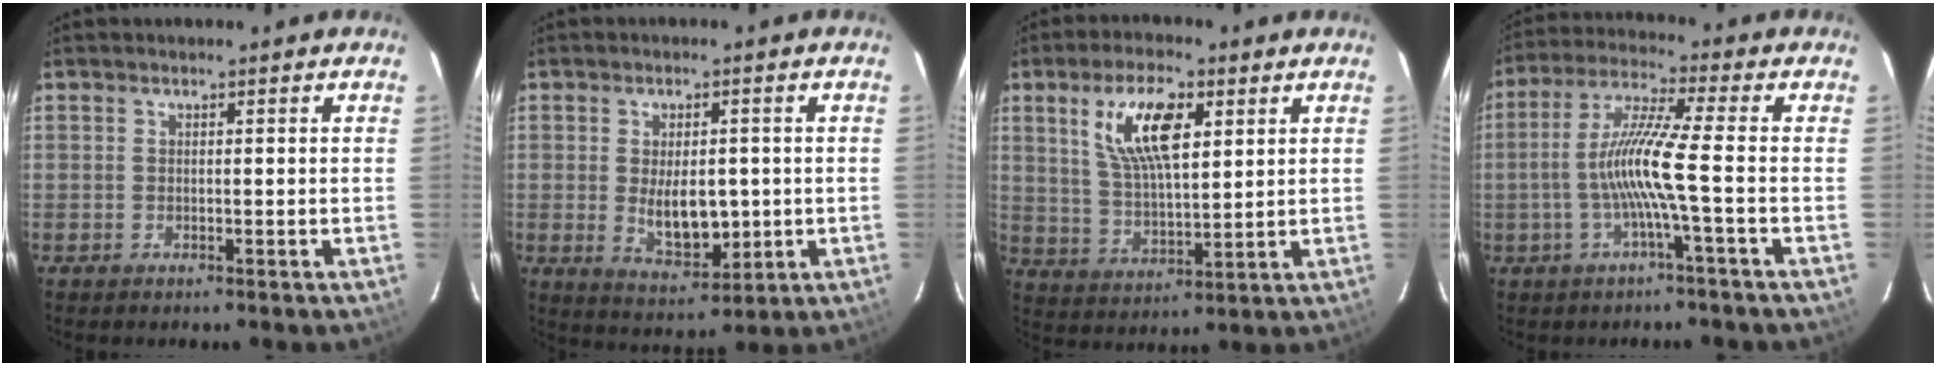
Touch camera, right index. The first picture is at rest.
{"total": 8.6, "force": [-0.5, 4.6, 7.3], "torque": [-0.131, -0.014, 0.007]}
{"total": 12.1, "force": [4.8, 4.7, 10.0], "torque": [-0.190, 0.011, 0.095]}
{"total": 9.8, "force": [-2.2, -0.8, 9.5], "torque": [-0.196, 0.004, -0.042]}